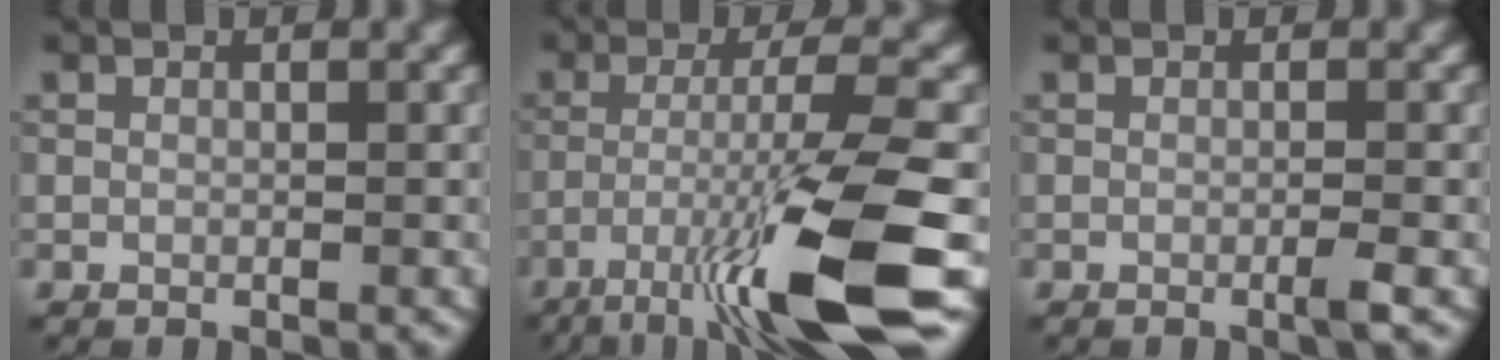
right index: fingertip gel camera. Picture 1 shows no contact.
{"total": 11.5, "force": [-5.6, 1.5, 10.0], "torque": [-0.161, -0.001, -0.097]}
{"total": 1.1, "force": [-0.4, 0.0, 1.0], "torque": [-0.016, -0.002, -0.012]}